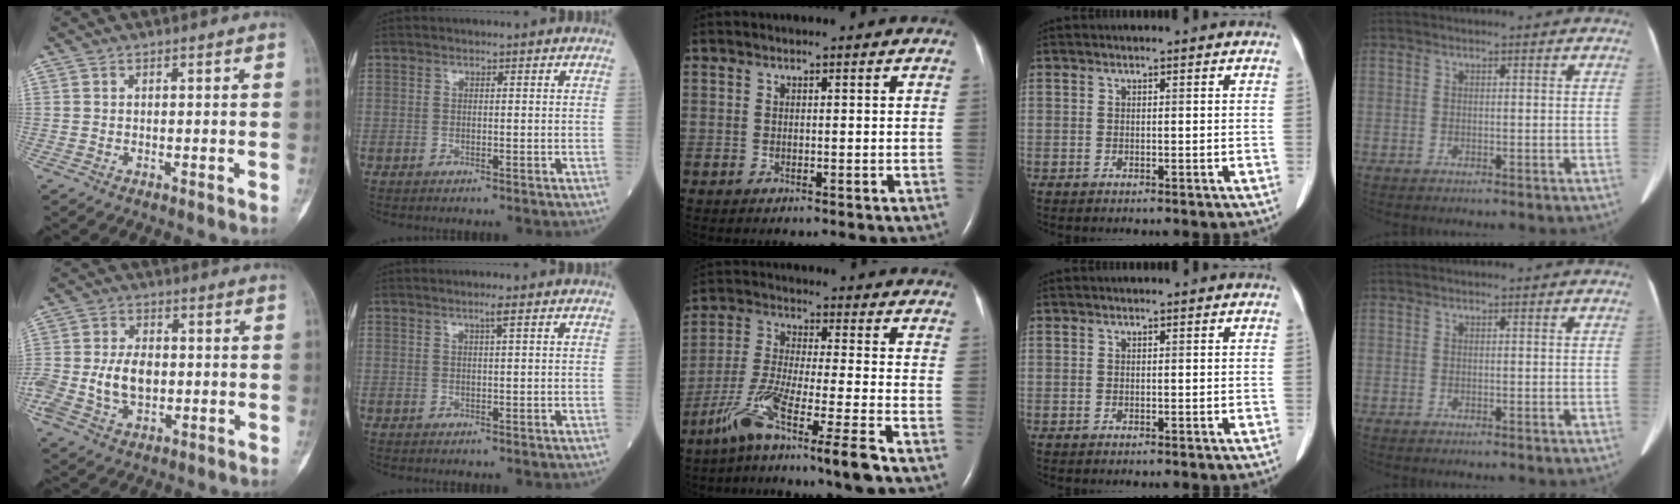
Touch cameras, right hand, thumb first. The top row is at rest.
{"thumb": {"total": 10.3, "force": [-1.0, 6.9, 7.5], "torque": [-0.142, 0.012, -0.016]}, "index": {"total": 1.2, "force": [0.6, -0.3, 1.0], "torque": [-0.022, -0.002, 0.012]}, "middle": {"total": 11.7, "force": [-8.0, -1.5, 8.4], "torque": [-0.168, -0.032, -0.150]}}